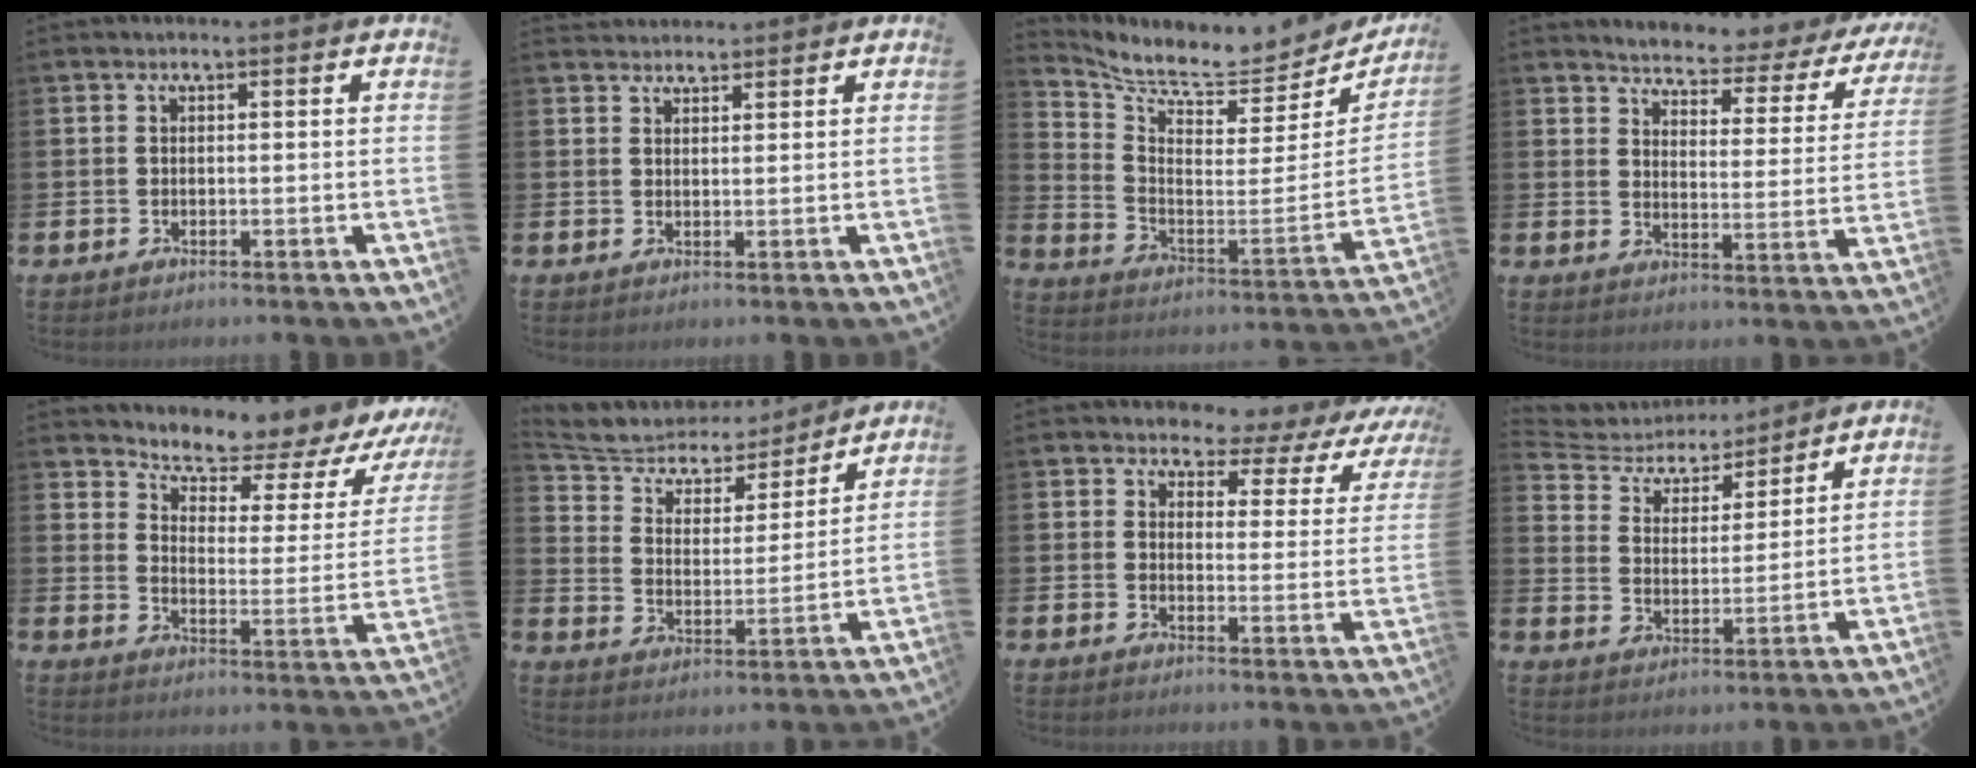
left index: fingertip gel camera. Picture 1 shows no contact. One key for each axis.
{"total": 2.1, "fx": 2.0, "fy": 0.4, "fz": -0.2, "tx": 0.014, "ty": -0.012, "tz": 0.035}
{"total": 6.9, "fx": 6.4, "fy": 1.6, "fz": 2.2, "tx": -0.054, "ty": -0.074, "tz": 0.100}
{"total": 3.7, "fx": 3.5, "fy": 0.8, "fz": 0.9, "tx": -0.038, "ty": -0.036, "tz": 0.050}
{"total": 6.0, "fx": 5.7, "fy": 1.1, "fz": 1.4, "tx": -0.050, "ty": -0.054, "tz": 0.090}
{"total": 6.0, "fx": 5.2, "fy": 2.8, "fz": 0.9, "tx": -0.052, "ty": -0.037, "tz": 0.086}
{"total": 3.1, "fx": 2.7, "fy": 1.6, "fz": 0.3, "tx": -0.009, "ty": -0.040, "tz": 0.033}
{"total": 5.3, "fx": 4.9, "fy": 1.9, "fz": 0.6, "tx": -0.042, "ty": -0.036, "tz": 0.080}